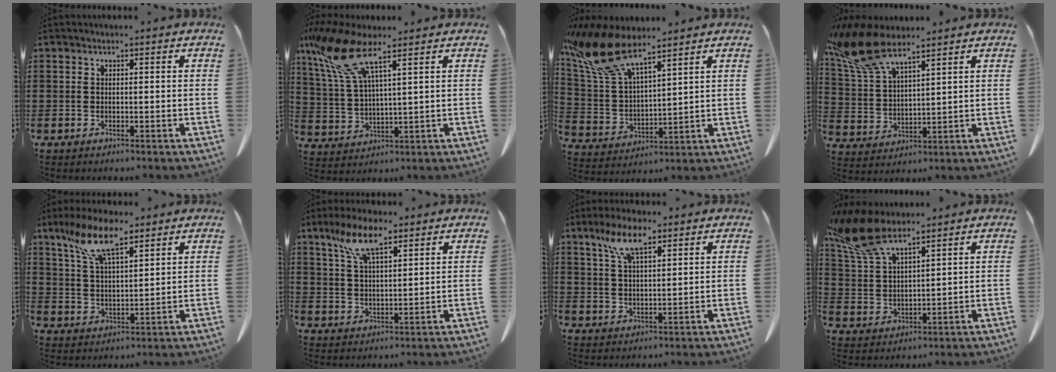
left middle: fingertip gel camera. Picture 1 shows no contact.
{"total": 10.9, "force": [7.0, 2.4, 8.0], "torque": [-0.203, -0.028, 0.122]}
{"total": 13.0, "force": [9.1, 4.1, 8.2], "torque": [-0.205, -0.034, 0.163]}
{"total": 11.4, "force": [8.1, 3.5, 7.3], "torque": [-0.182, -0.024, 0.148]}
{"total": 10.1, "force": [7.0, 3.1, 6.6], "torque": [-0.146, -0.006, 0.127]}
{"total": 8.9, "force": [6.0, 2.9, 5.9], "torque": [-0.131, 0.000, 0.109]}
{"total": 7.2, "force": [4.5, 2.1, 5.2], "torque": [-0.114, 0.005, 0.080]}
{"total": 10.3, "force": [7.3, 3.2, 6.4], "torque": [-0.164, -0.025, 0.135]}